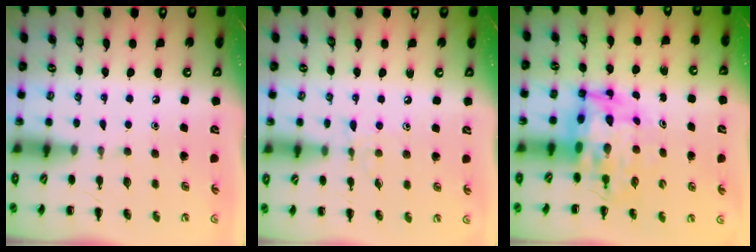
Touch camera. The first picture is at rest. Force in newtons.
{"total": 4.9, "press": 4.5, "slide": 1.8}
{"total": 7.1, "press": 6.8, "slide": 2.2}